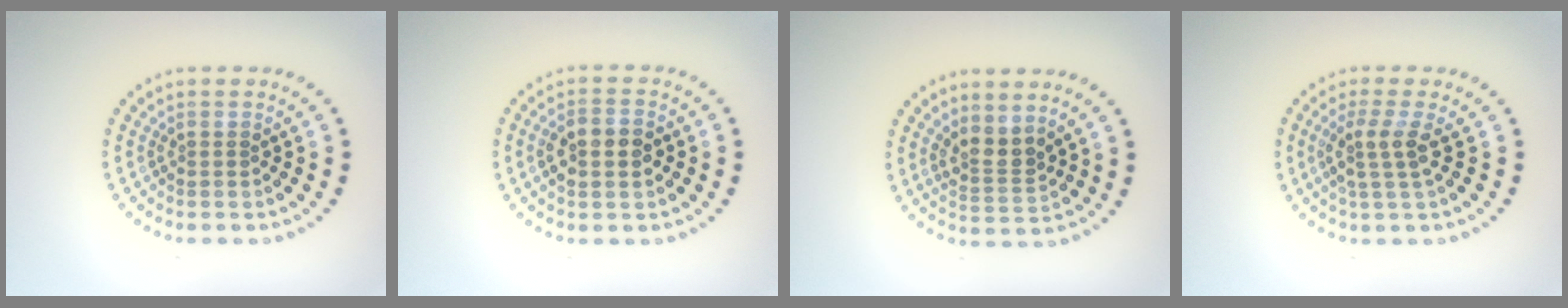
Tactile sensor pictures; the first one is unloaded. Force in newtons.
{"total": 3.0, "press": 2.9, "slide": 0.4}
{"total": 2.5, "press": 2.1, "slide": 1.4}
{"total": 2.6, "press": 1.9, "slide": 1.7}